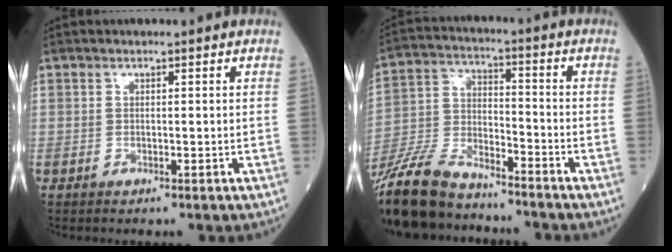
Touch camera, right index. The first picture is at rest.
{"total": 16.0, "force": [-14.0, 4.0, 6.7], "torque": [-0.146, -0.010, -0.261]}